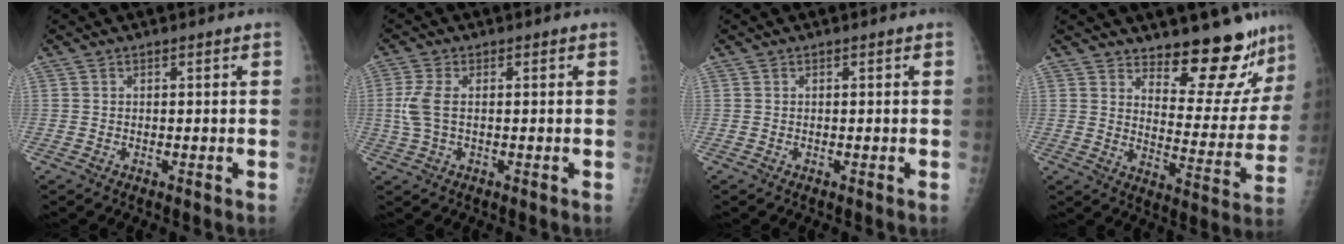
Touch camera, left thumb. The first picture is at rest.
{"total": 4.3, "force": [0.0, 2.2, 3.7], "torque": [-0.109, 0.005, -0.002]}
{"total": 0.0}
{"total": 15.6, "force": [13.9, 4.4, 5.7], "torque": [-0.023, -0.131, 0.182]}